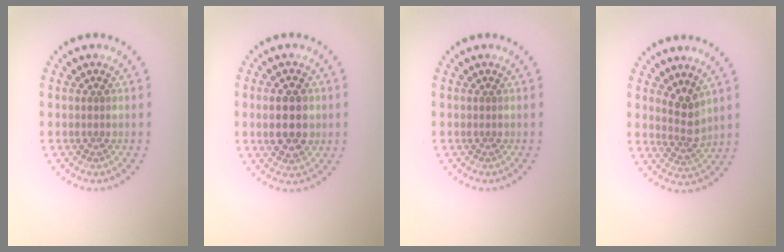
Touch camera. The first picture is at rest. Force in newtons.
{"total": 4.1, "press": 4.1, "slide": 0.3}
{"total": 0.0}
{"total": 2.5, "press": 1.9, "slide": 1.6}